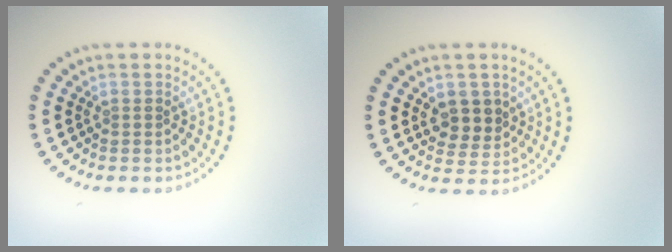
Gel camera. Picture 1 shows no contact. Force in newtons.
{"total": 2.6, "press": 2.4, "slide": 1.0}